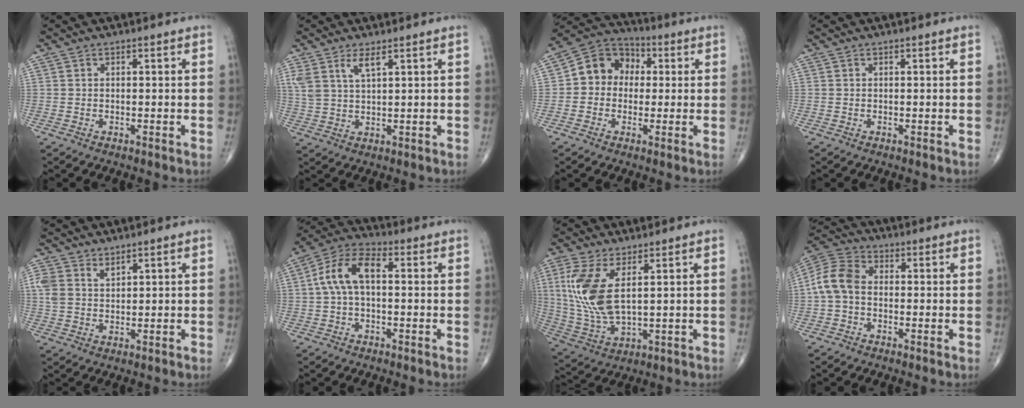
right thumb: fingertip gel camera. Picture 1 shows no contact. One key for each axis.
{"total": 4.7, "fx": 2.8, "fy": 1.5, "fz": 3.5, "tx": -0.076, "ty": -0.012, "tz": 0.063}
{"total": 10.0, "fx": 0.7, "fy": 8.6, "fz": 5.1, "tx": -0.057, "ty": 0.029, "tz": -0.004}
{"total": 0.0}
{"total": 4.5, "fx": 2.8, "fy": 2.5, "fz": 2.5, "tx": -0.043, "ty": -0.010, "tz": 0.062}
{"total": 9.4, "fx": 0.7, "fy": 4.9, "fz": 7.9, "tx": -0.162, "ty": 0.033, "tz": 0.006}
{"total": 12.5, "fx": 3.3, "fy": 5.3, "fz": 10.8, "tx": -0.247, "ty": -0.016, "tz": 0.080}
{"total": 8.0, "fx": -0.6, "fy": 5.7, "fz": 5.7, "tx": -0.113, "ty": 0.024, "tz": -0.025}